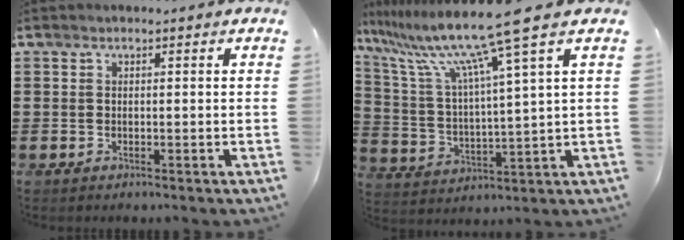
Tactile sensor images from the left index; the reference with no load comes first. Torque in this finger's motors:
{"motor_torque": [0.47, -1.11, 1.06, 0.21]}